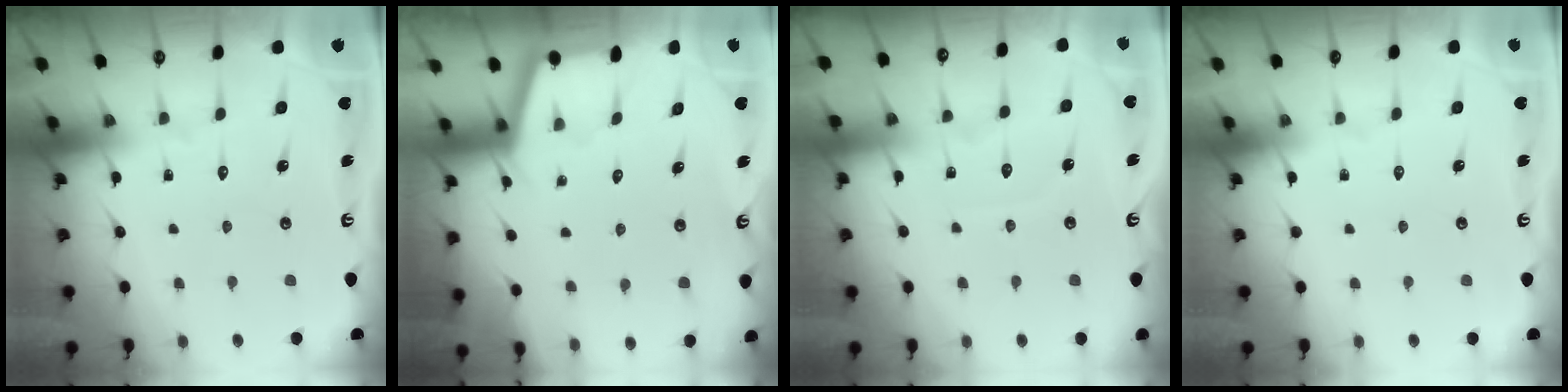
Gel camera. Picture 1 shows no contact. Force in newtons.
{"total": 2.4, "press": 2.3, "slide": 0.4}
{"total": 4.2, "press": 4.1, "slide": 0.4}
{"total": 0.0}